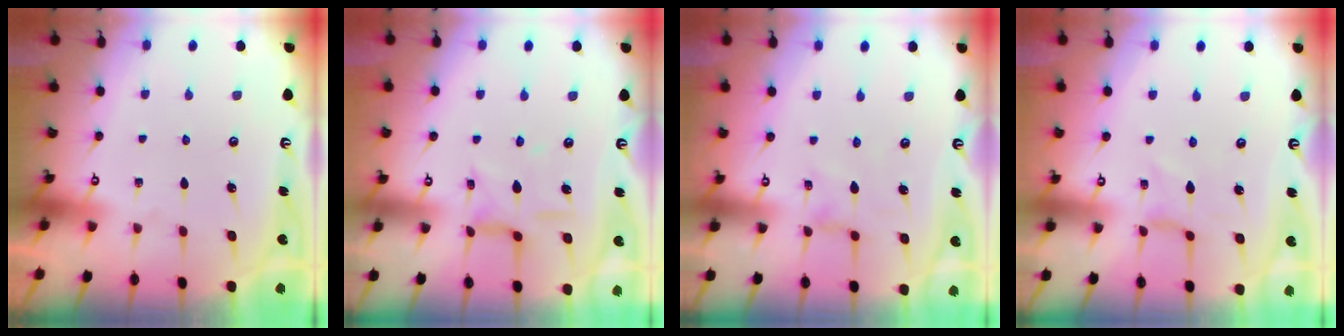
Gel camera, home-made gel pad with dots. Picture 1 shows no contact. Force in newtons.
{"total": 9.6, "press": 9.5, "slide": 0.7}
{"total": 1.2, "press": 1.1, "slide": 0.4}
{"total": 0.0}